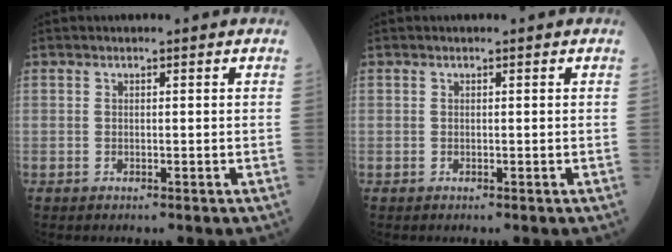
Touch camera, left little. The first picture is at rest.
{"total": 0.0}